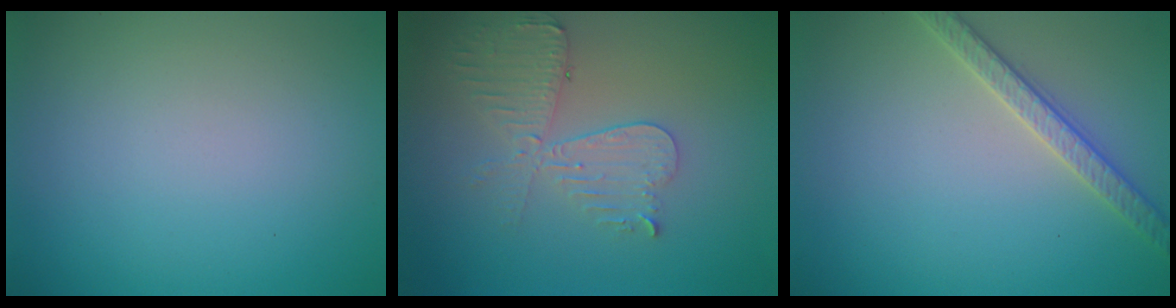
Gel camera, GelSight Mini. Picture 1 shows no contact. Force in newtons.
{"total": 4.4, "press": 3.9, "slide": 2.0}
{"total": 2.7, "press": 2.7, "slide": 0.1}